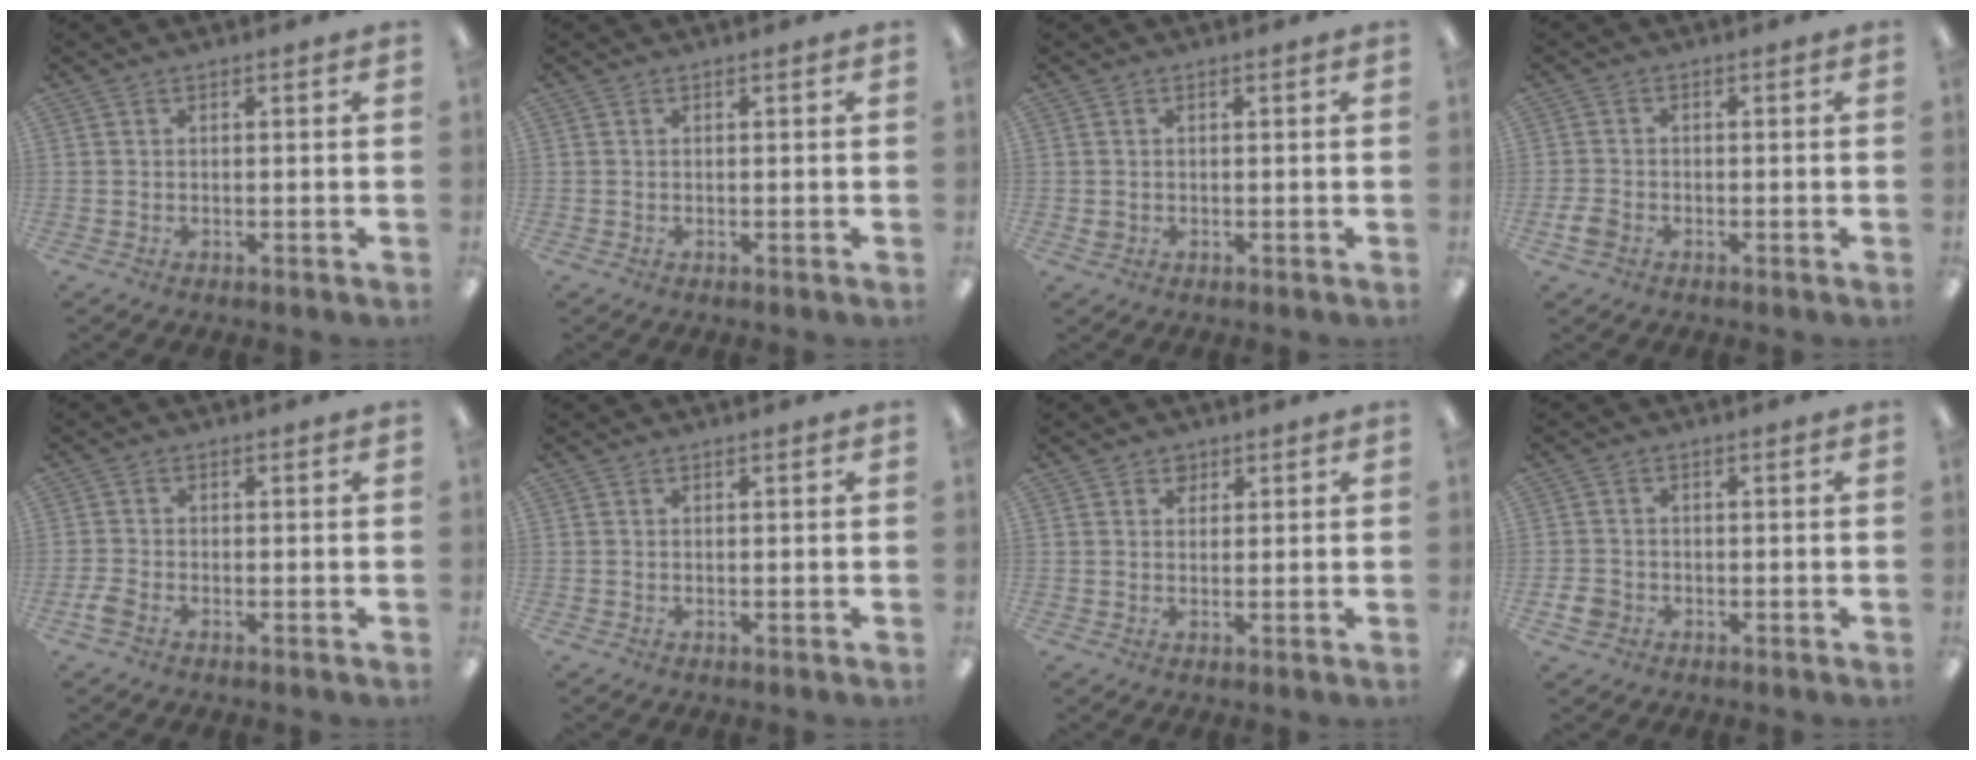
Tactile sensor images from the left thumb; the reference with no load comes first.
{"total": 0.0}
{"total": 0.9, "force": [0.1, 0.8, 0.3], "torque": [-0.007, 0.005, 0.001]}
{"total": 3.0, "force": [-1.5, 2.0, 1.7], "torque": [-0.039, 0.002, -0.029]}
{"total": 2.3, "force": [-1.3, 1.2, 1.5], "torque": [-0.036, -0.002, -0.027]}
{"total": 0.0}
{"total": 2.1, "force": [1.4, 1.5, 0.5], "torque": [0.005, -0.005, 0.023]}
{"total": 3.2, "force": [-1.3, 2.7, 1.1], "torque": [-0.023, 0.005, -0.025]}